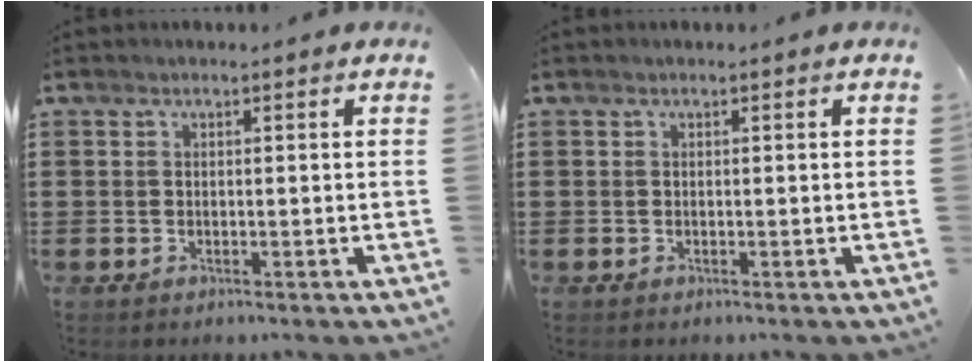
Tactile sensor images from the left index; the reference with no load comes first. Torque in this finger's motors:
{"motor_torque": [0.00, 0.00, -0.01, -0.01]}